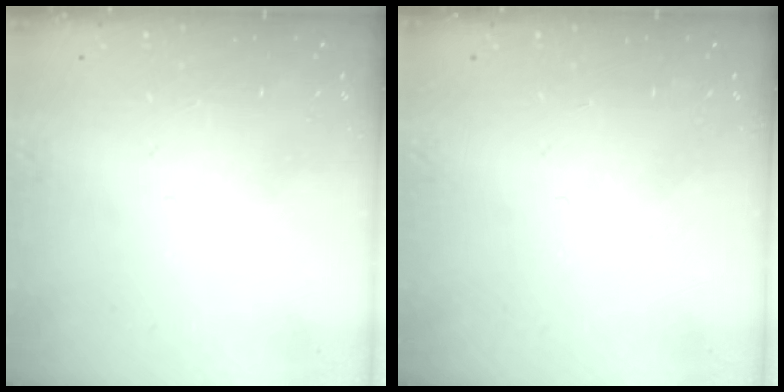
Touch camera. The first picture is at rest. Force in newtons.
{"total": 0.0}